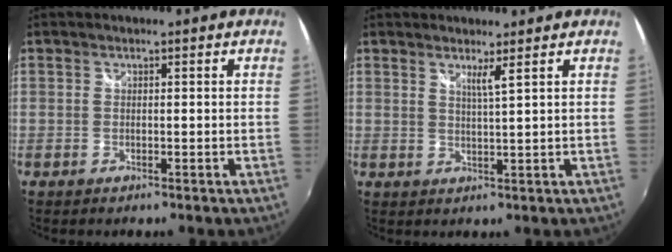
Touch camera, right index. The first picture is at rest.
{"total": 2.2, "force": [1.5, -0.6, 1.4], "torque": [-0.027, -0.008, 0.022]}